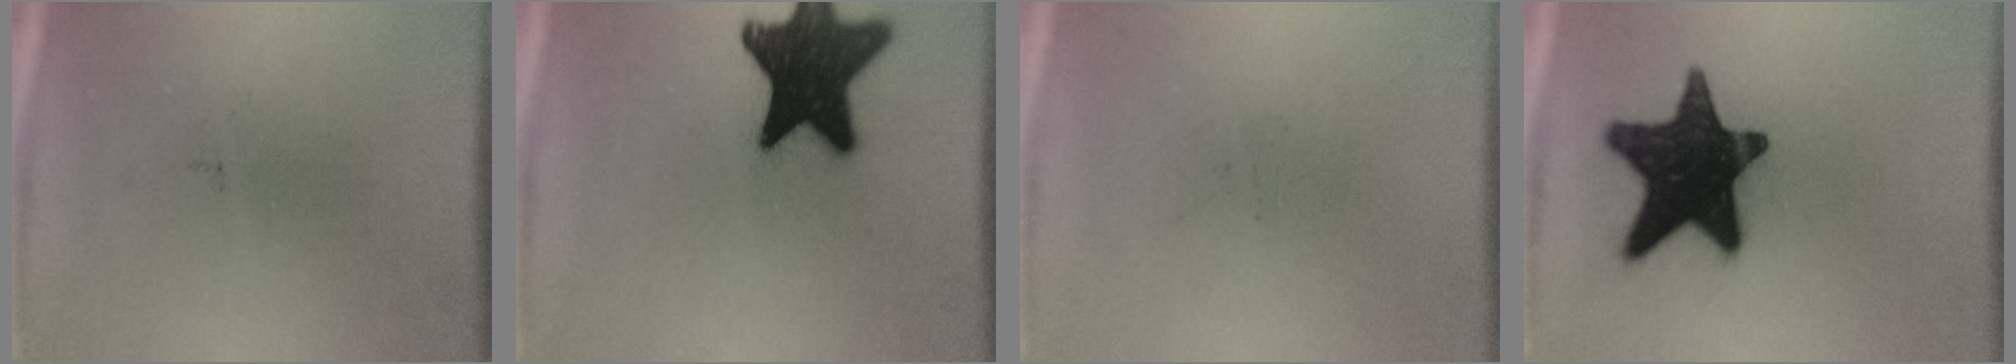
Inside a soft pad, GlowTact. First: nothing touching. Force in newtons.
{"total": 18.9}
{"total": 0.0}
{"total": 17.9}